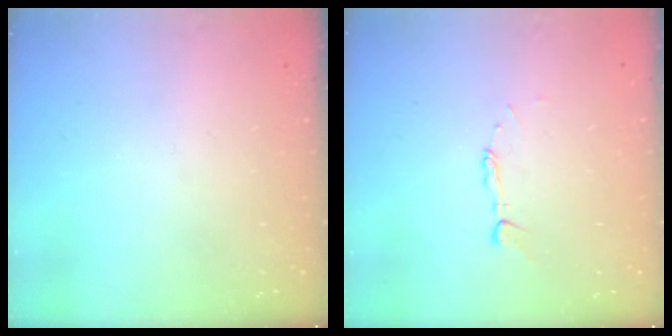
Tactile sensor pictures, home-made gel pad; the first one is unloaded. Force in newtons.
{"total": 4.1, "press": 4.0, "slide": 0.3}